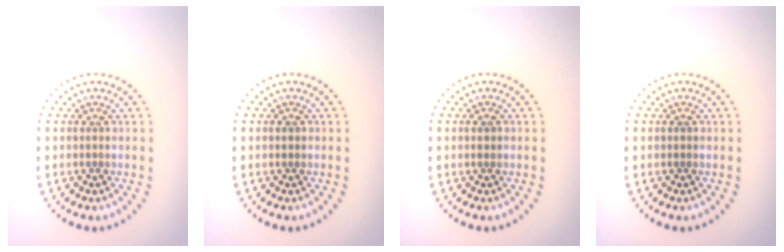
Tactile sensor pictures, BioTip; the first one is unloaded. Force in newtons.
{"total": 1.0, "press": 1.0, "slide": 0.0}
{"total": 0.9, "press": 0.8, "slide": 0.3}
{"total": 0.5, "press": 0.5, "slide": 0.2}